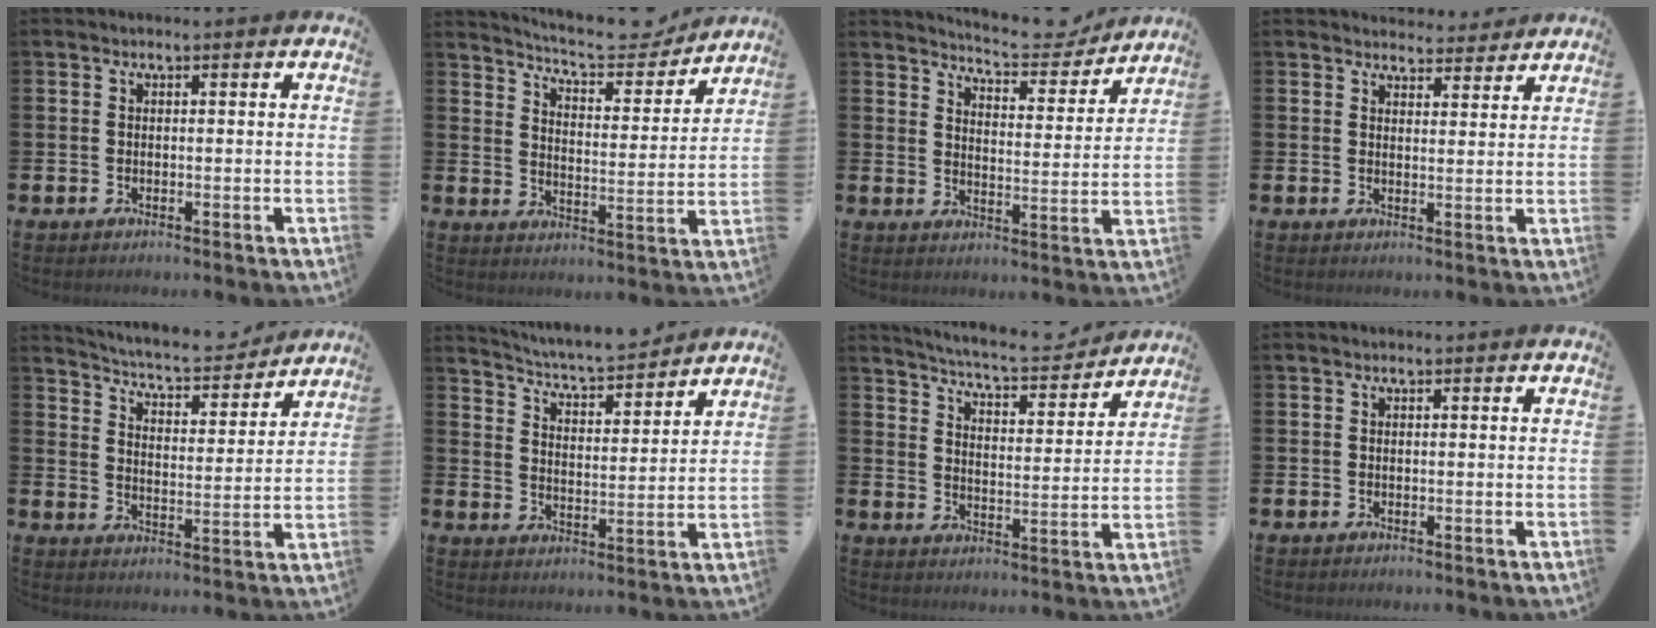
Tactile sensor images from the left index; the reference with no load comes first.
{"total": 7.7, "force": [7.3, 1.2, 1.9], "torque": [-0.049, -0.055, 0.124]}
{"total": 6.8, "force": [6.6, 0.8, 1.3], "torque": [-0.032, -0.049, 0.114]}
{"total": 3.7, "force": [3.6, 0.9, -0.2], "torque": [0.005, -0.022, 0.065]}
{"total": 6.1, "force": [5.9, 0.9, 1.2], "torque": [-0.047, -0.047, 0.099]}
{"total": 5.6, "force": [5.5, 0.2, 0.9], "torque": [-0.044, -0.040, 0.095]}
{"total": 6.4, "force": [6.2, 0.5, 1.3], "torque": [-0.048, -0.045, 0.105]}
{"total": 0.0}